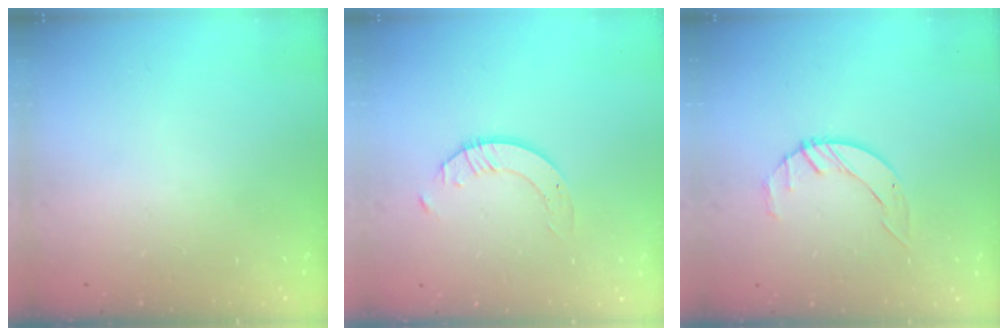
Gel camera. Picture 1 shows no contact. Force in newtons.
{"total": 2.3, "press": 2.3, "slide": 0.2}
{"total": 3.2, "press": 3.2, "slide": 0.4}